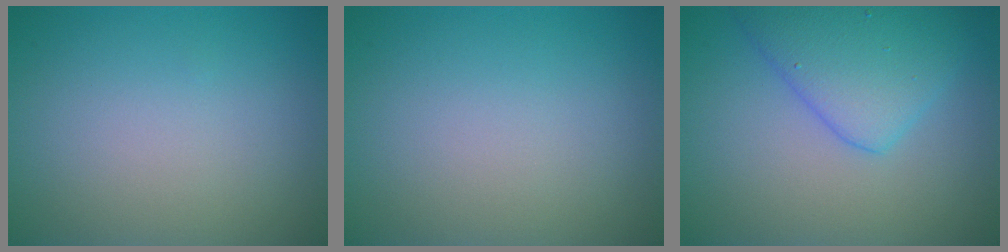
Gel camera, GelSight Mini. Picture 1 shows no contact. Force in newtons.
{"total": 0.0}
{"total": 5.2, "press": 5.2, "slide": 0.1}